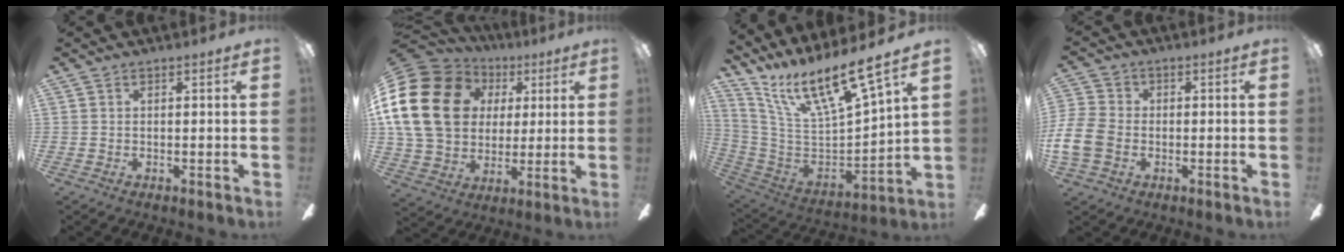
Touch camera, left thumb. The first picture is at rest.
{"total": 23.9, "force": [5.1, 19.0, 13.6], "torque": [-0.273, 0.003, 0.105]}
{"total": 17.8, "force": [12.9, 4.0, 11.5], "torque": [-0.208, -0.089, 0.216]}
{"total": 9.1, "force": [-2.1, 7.2, 5.2], "torque": [-0.124, 0.021, -0.035]}